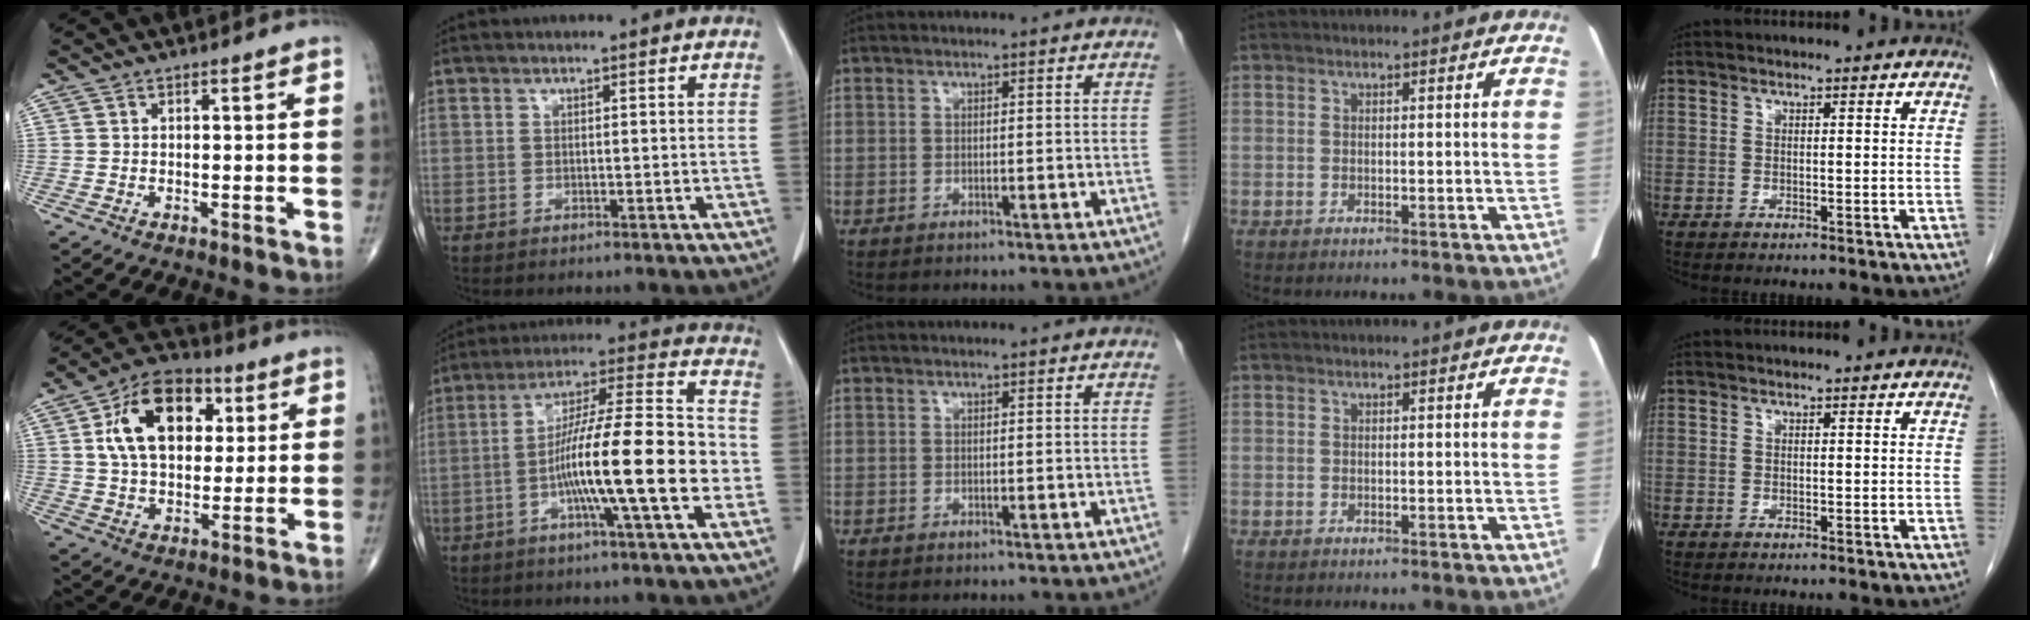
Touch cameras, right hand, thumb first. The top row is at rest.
{"thumb": {"total": 16.9, "force": [4.7, 10.8, 12.1], "torque": [-0.177, 0.004, 0.076]}, "index": {"total": 17.4, "force": [-4.2, 0.8, 16.9], "torque": [-0.278, 0.009, -0.074]}}